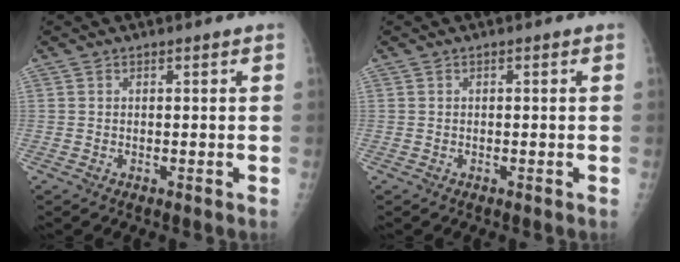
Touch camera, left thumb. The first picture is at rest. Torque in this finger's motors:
{"motor_torque": [0.00, 0.00, 0.00, 0.00, 0.00]}